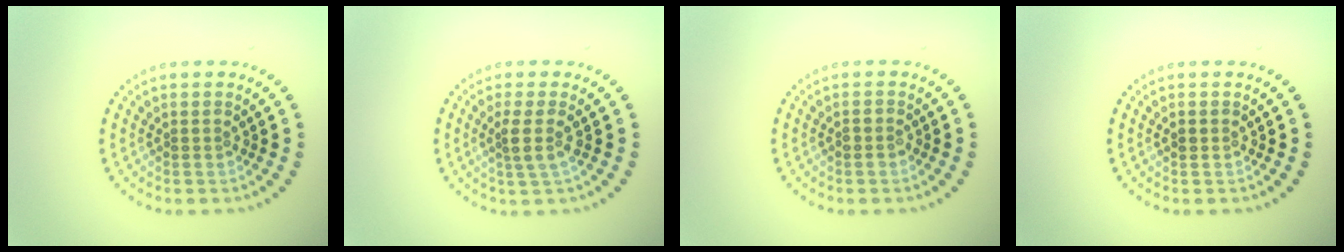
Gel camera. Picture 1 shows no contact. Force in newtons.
{"total": 2.0, "press": 1.6, "slide": 1.3}
{"total": 0.9, "press": 0.9, "slide": 0.4}
{"total": 0.8, "press": 0.8, "slide": 0.1}